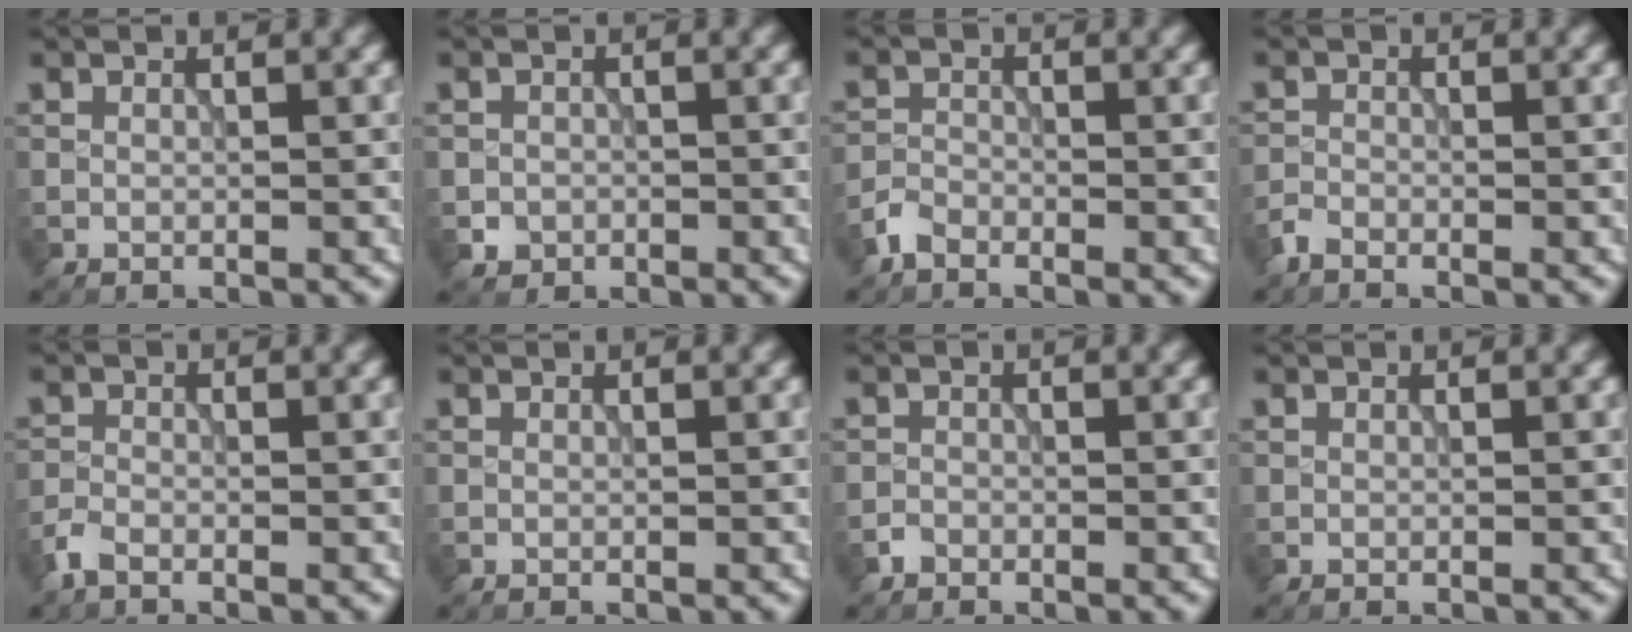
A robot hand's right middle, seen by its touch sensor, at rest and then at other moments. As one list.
[{"total": 1.3, "force": [-0.5, 1.1, 0.2], "torque": [0.004, -0.003, -0.009]}, {"total": 1.7, "force": [-1.4, 0.8, 0.4], "torque": [-0.006, 0.004, -0.035]}, {"total": 1.2, "force": [-1.1, 0.4, 0.4], "torque": [-0.008, 0.000, -0.029]}, {"total": 1.6, "force": [-1.3, 0.6, 0.8], "torque": [-0.020, -0.001, -0.035]}, {"total": 0.0}, {"total": 0.9, "force": [-0.6, 0.6, 0.1], "torque": [0.002, 0.000, -0.013]}, {"total": 0.0}]